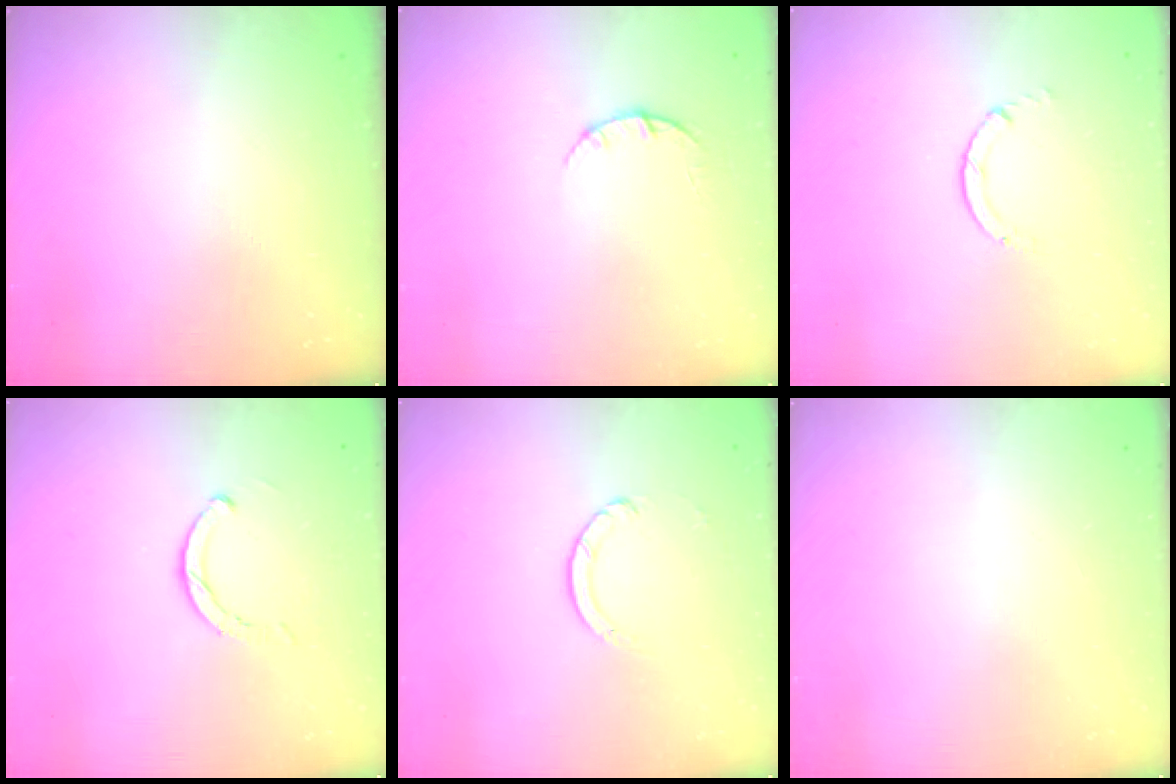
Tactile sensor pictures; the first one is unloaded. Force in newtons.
{"total": 2.3, "press": 2.3, "slide": 0.3}
{"total": 0.6, "press": 0.5, "slide": 0.1}
{"total": 2.8, "press": 2.7, "slide": 0.3}
{"total": 2.7, "press": 2.7, "slide": 0.3}
{"total": 0.0}